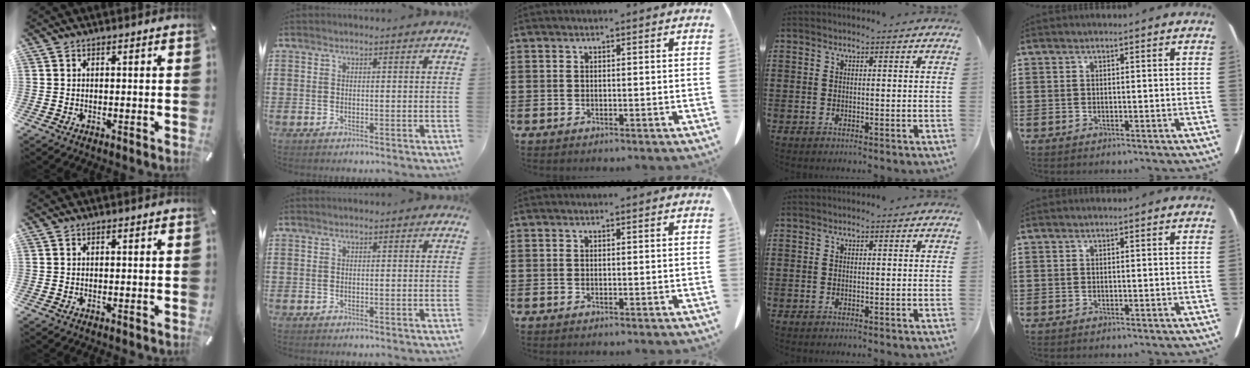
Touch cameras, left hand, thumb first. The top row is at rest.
{}